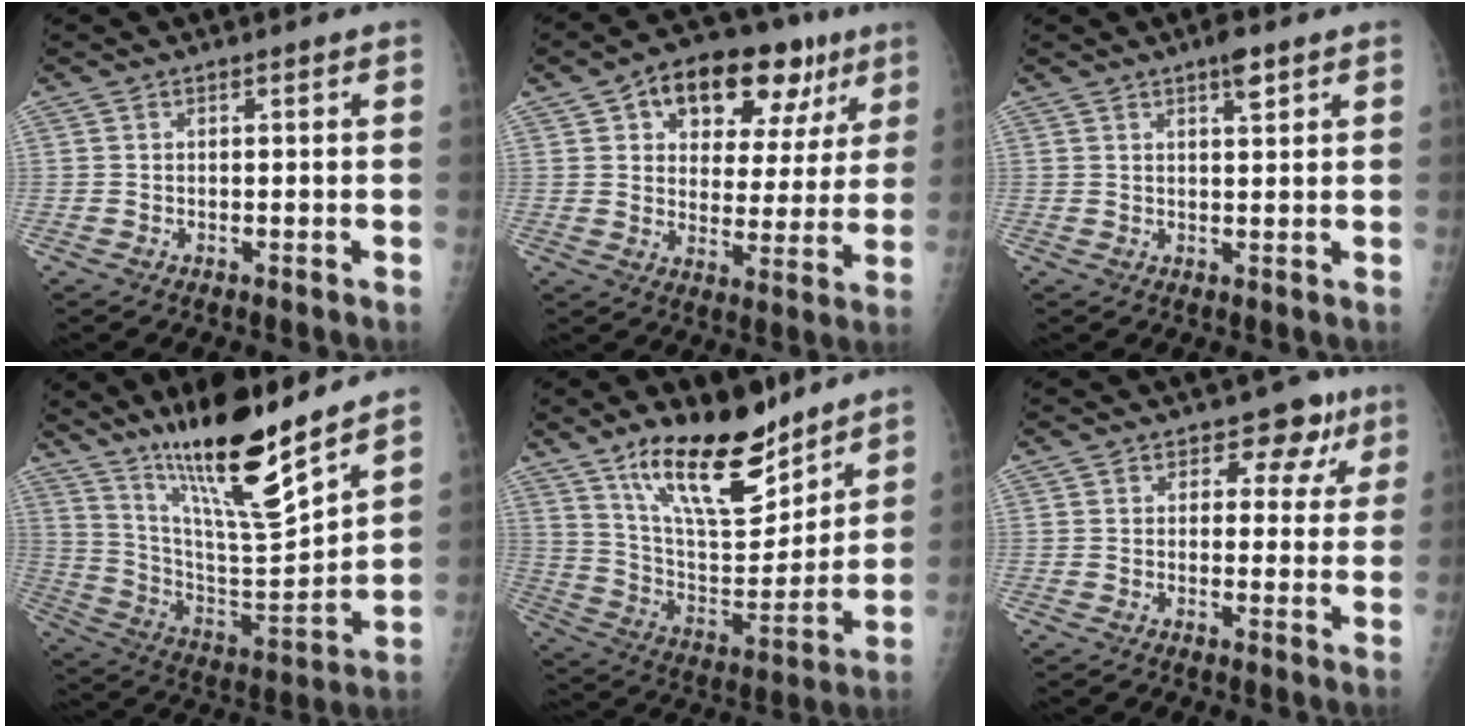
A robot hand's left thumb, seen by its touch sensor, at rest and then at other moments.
{"total": 19.0, "force": [9.4, 11.0, 12.4], "torque": [-0.123, -0.001, 0.133]}
{"total": 3.3, "force": [2.1, 0.8, 2.4], "torque": [-0.032, -0.010, 0.031]}
{"total": 20.8, "force": [15.5, 2.8, 13.7], "torque": [-0.208, -0.086, 0.279]}
{"total": 20.6, "force": [14.2, 7.8, 12.7], "torque": [-0.168, -0.087, 0.250]}
{"total": 7.1, "force": [3.4, 4.8, 3.9], "torque": [0.001, -0.006, 0.036]}